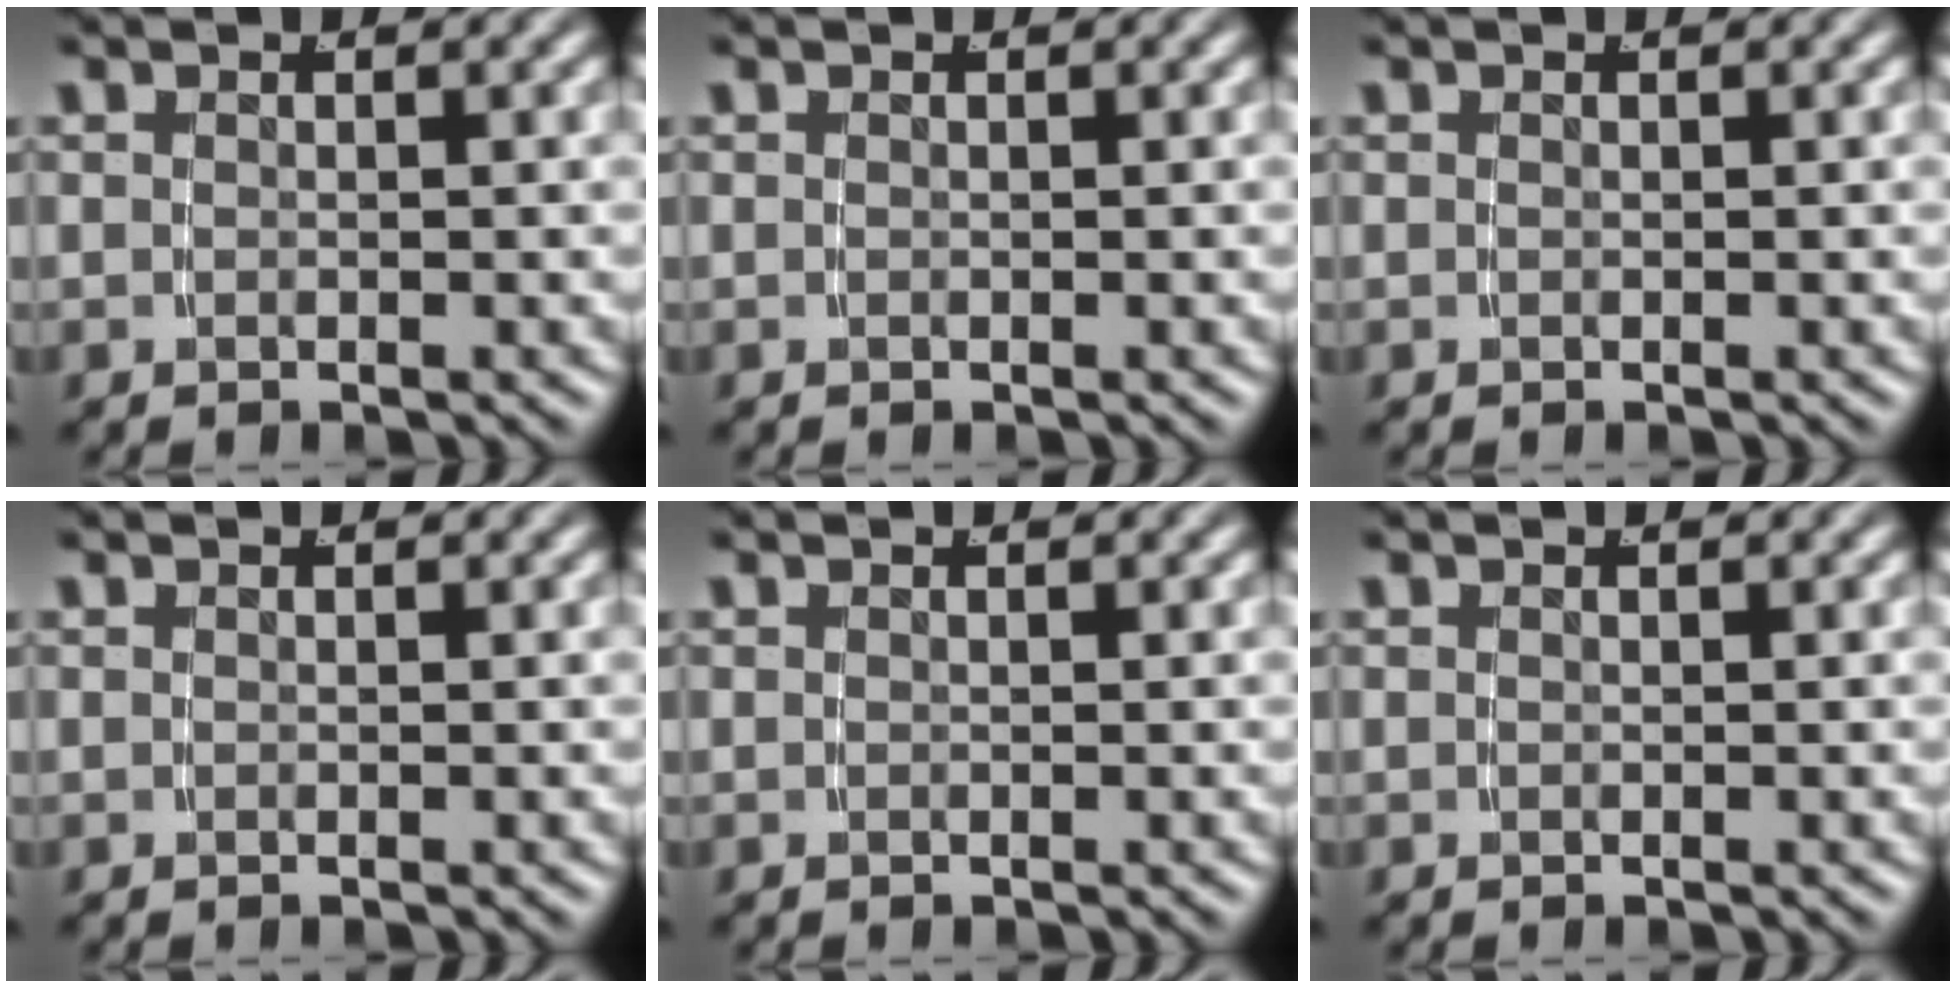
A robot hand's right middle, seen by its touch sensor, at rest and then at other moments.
{"total": 0.0}
{"total": 0.0}
{"total": 0.0}
{"total": 0.0}
{"total": 0.0}